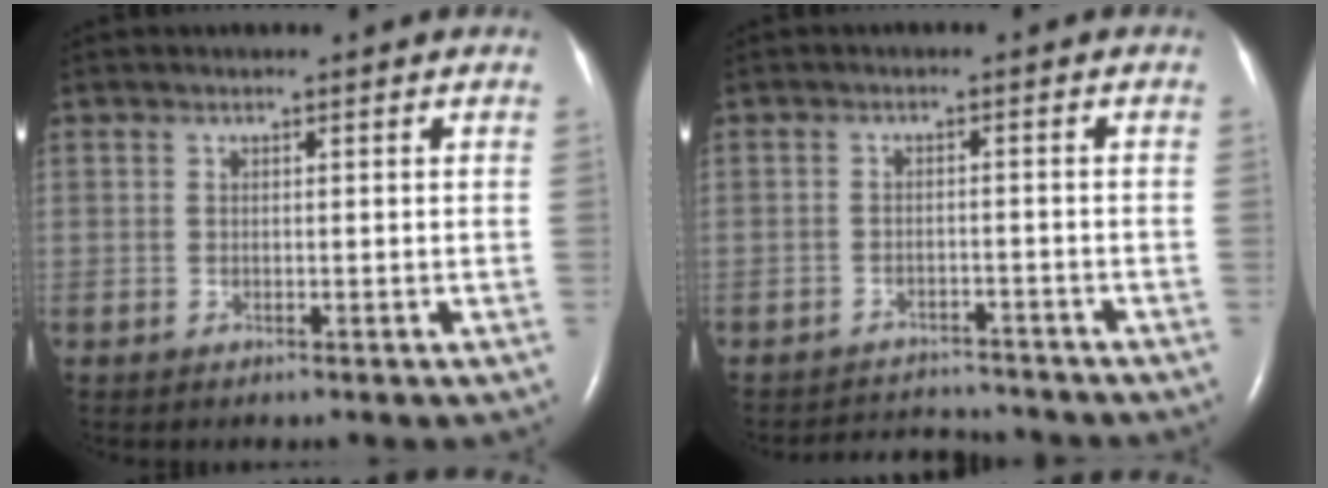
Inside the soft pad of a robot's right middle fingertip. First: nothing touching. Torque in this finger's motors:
{"motor_torque": [-0.02, -0.03, -0.03, 0.00]}